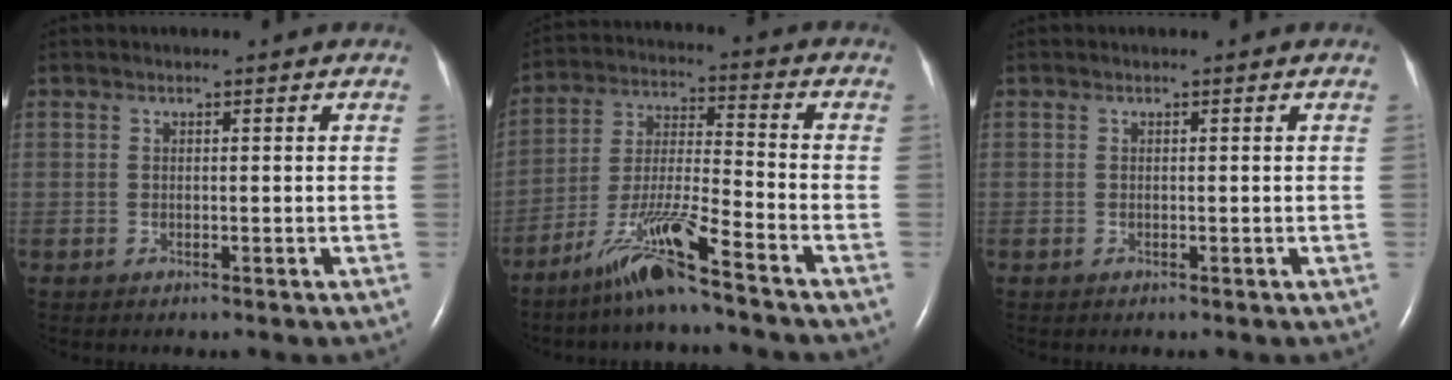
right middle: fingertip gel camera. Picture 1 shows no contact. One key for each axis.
{"total": 10.9, "fx": -7.9, "fy": -0.6, "fz": 7.6, "tx": -0.153, "ty": -0.022, "tz": -0.152}
{"total": 0.0}